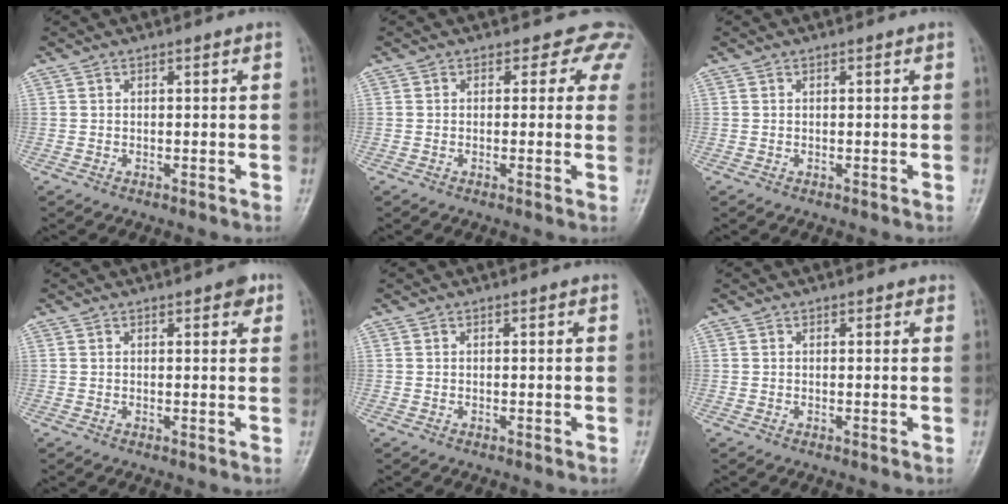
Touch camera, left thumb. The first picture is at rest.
{"total": 4.5, "force": [3.2, 3.2, 0.7], "torque": [0.029, -0.009, 0.005]}
{"total": 0.0}
{"total": 2.7, "force": [1.5, 1.1, 2.0], "torque": [-0.015, -0.003, 0.014]}
{"total": 0.0}
{"total": 0.8, "force": [0.5, 0.5, 0.3], "torque": [0.005, -0.002, 0.001]}